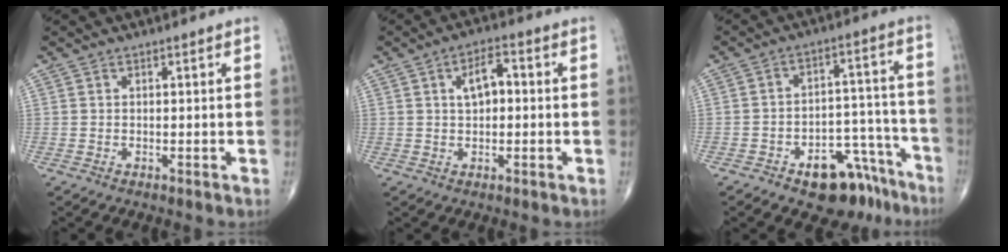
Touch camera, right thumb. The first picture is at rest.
{"total": 5.3, "force": [0.8, 2.8, 4.4], "torque": [-0.065, 0.014, 0.007]}
{"total": 12.4, "force": [-8.1, 6.9, 6.4], "torque": [-0.046, 0.083, -0.112]}